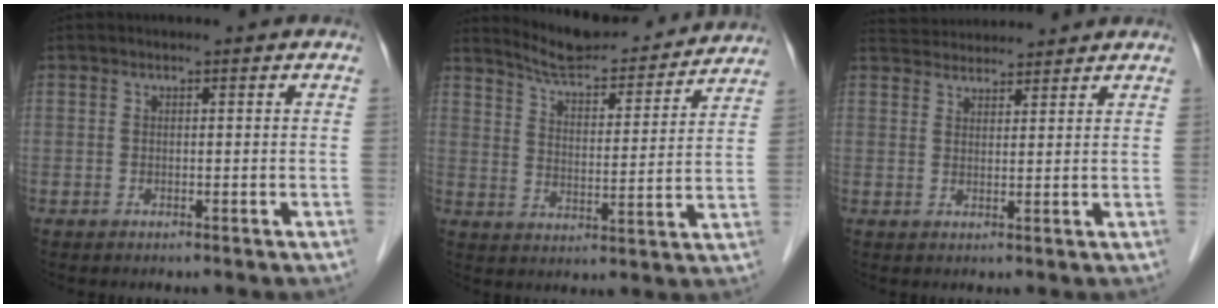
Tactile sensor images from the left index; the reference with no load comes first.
{"total": 15.4, "force": [14.7, 2.2, 4.1], "torque": [-0.058, -0.008, 0.204]}
{"total": 7.2, "force": [7.0, 1.2, 1.3], "torque": [-0.025, 0.033, 0.109]}